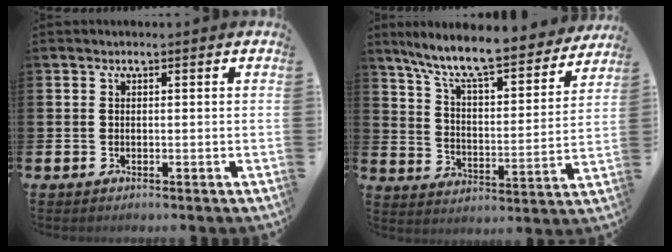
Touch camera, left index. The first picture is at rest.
{"total": 10.5, "force": [9.3, 1.4, 4.7], "torque": [-0.123, -0.062, 0.157]}